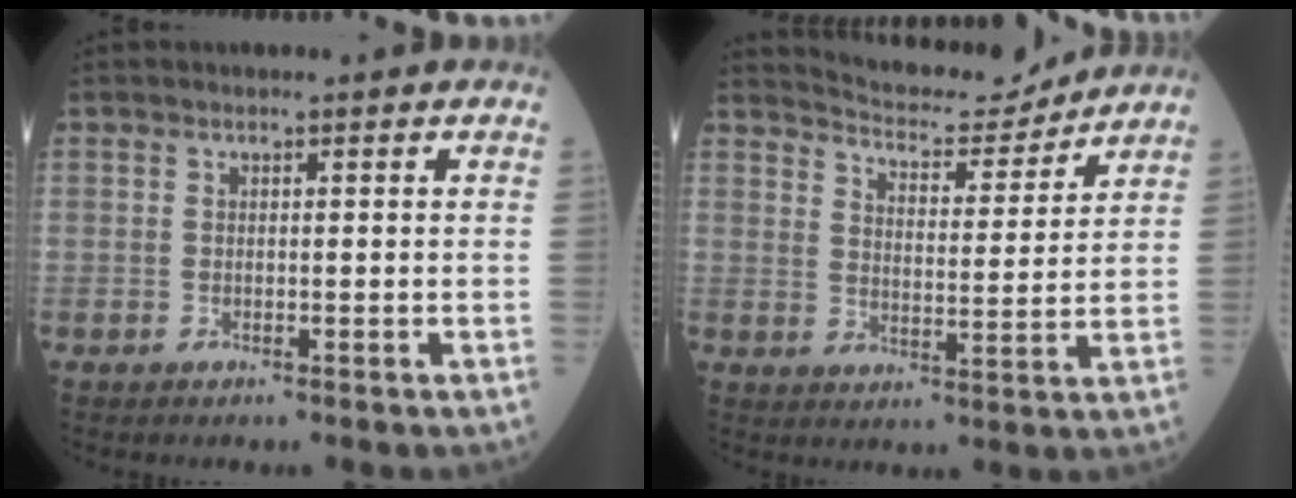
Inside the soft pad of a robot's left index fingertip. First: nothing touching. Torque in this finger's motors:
{"motor_torque": [0.61, -0.80, 0.08, -0.01]}